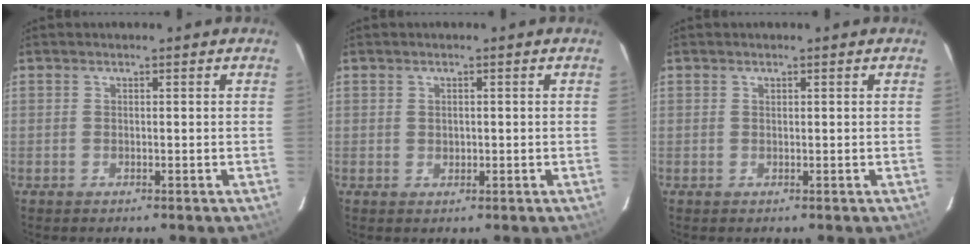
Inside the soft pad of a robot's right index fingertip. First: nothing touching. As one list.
[{"total": 0.9, "force": [0.1, 0.9, 0.2], "torque": [0.001, 0.001, 0.004]}, {"total": 0.0}]